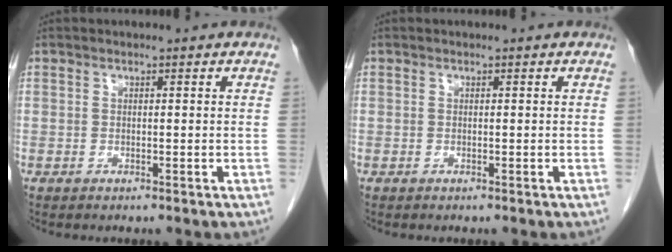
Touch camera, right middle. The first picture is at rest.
{"total": 0.0}